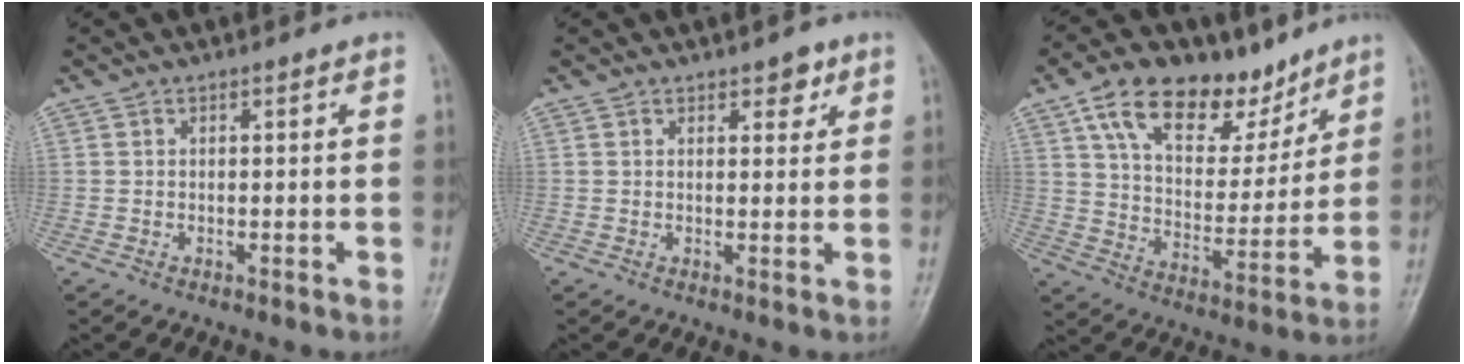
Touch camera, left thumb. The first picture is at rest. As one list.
[{"total": 2.8, "force": [1.7, 1.5, 1.6], "torque": [-0.004, -0.008, 0.023]}, {"total": 19.1, "force": [11.8, 10.5, 10.7], "torque": [-0.128, -0.041, 0.203]}]